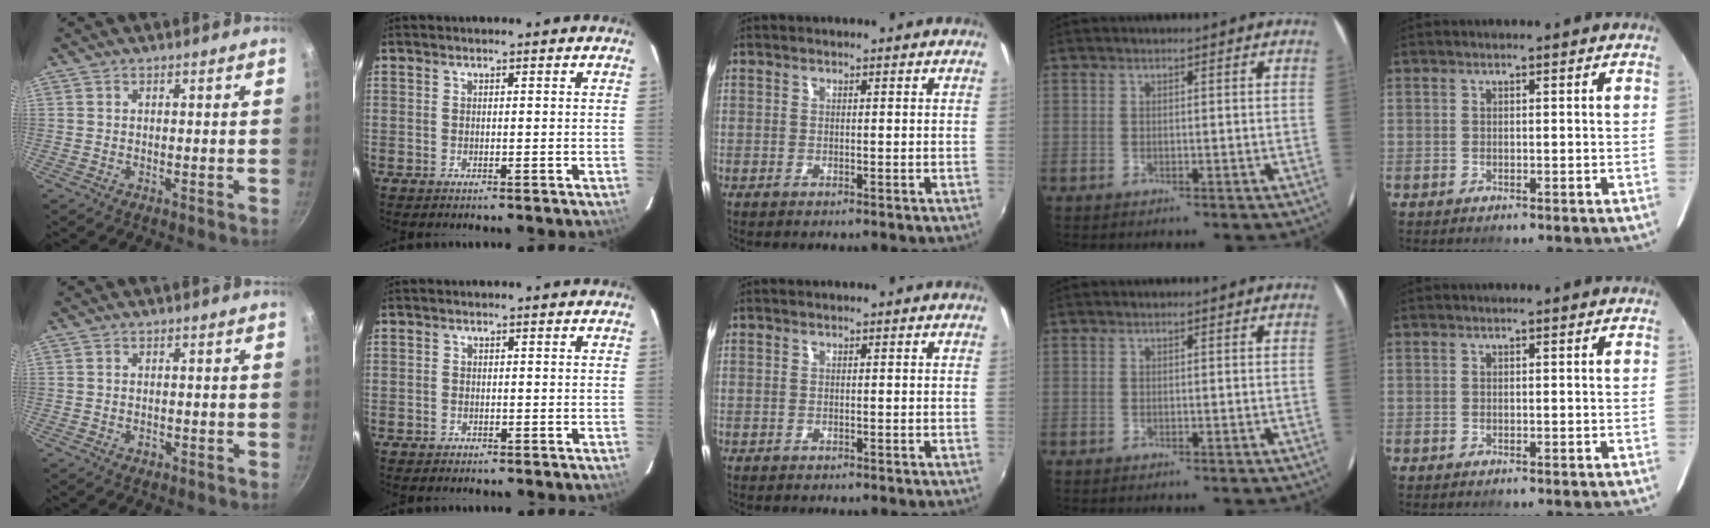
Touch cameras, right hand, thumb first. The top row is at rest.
{"thumb": {"total": 1.2, "force": [-0.4, 0.8, 0.7], "torque": [-0.010, 0.002, -0.007]}, "index": {"total": 1.1, "force": [-0.7, 0.8, 0.0], "torque": [0.000, 0.005, -0.010]}}